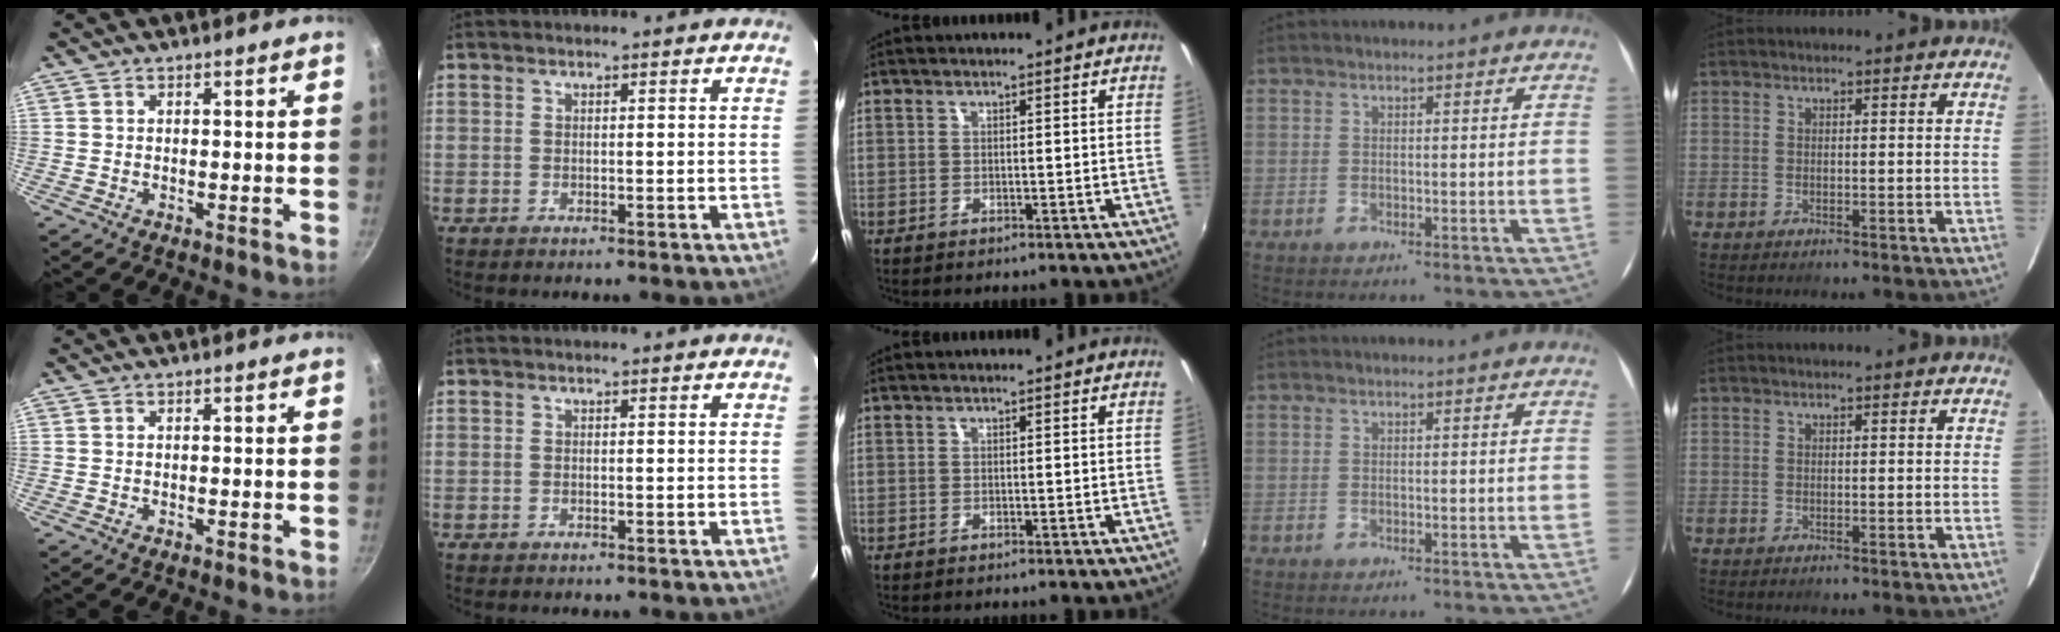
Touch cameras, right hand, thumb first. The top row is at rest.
{}